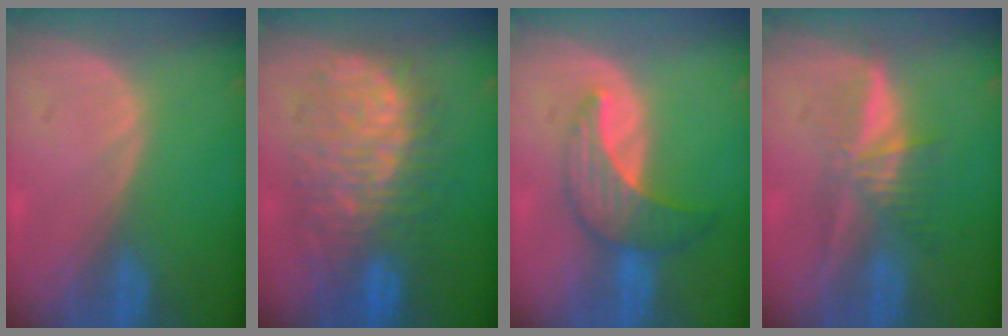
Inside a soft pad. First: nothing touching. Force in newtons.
{"total": 11.9, "press": 11.8, "slide": 1.4}
{"total": 7.3, "press": 6.7, "slide": 2.9}
{"total": 5.4, "press": 5.2, "slide": 1.6}